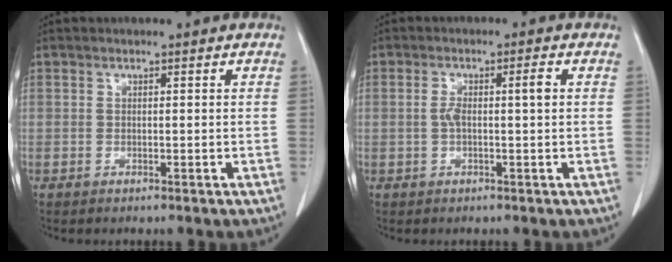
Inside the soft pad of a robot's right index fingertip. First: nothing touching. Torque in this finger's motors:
{"motor_torque": [0.17, -0.05, 0.09, 0.03]}